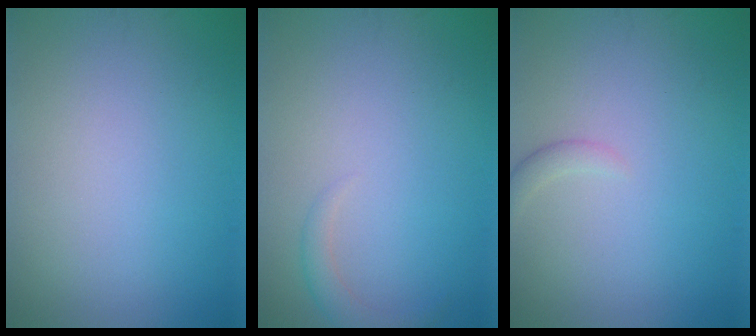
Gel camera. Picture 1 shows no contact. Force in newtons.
{"total": 1.5, "press": 1.5, "slide": 0.1}
{"total": 1.1, "press": 1.1, "slide": 0.2}